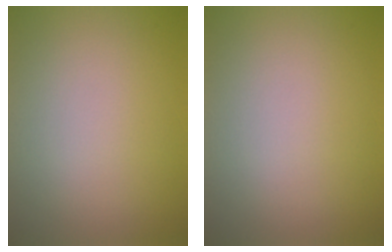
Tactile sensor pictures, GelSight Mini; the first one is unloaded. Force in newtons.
{"total": 0.0}